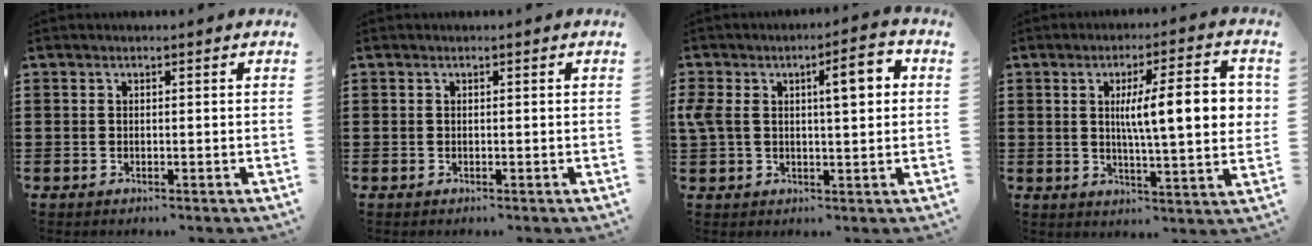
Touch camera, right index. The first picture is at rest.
{"total": 0.0}
{"total": 7.9, "force": [2.0, 3.0, 7.0], "torque": [-0.117, 0.004, 0.024]}
{"total": 11.6, "force": [1.9, 2.3, 11.2], "torque": [-0.182, 0.002, 0.023]}